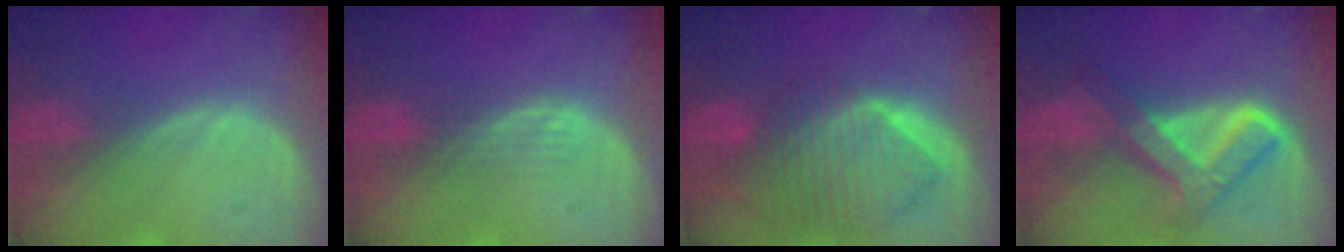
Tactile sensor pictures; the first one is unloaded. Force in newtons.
{"total": 2.4, "press": 2.3, "slide": 0.4}
{"total": 10.5, "press": 9.1, "slide": 5.2}
{"total": 8.0, "press": 8.0, "slide": 0.6}